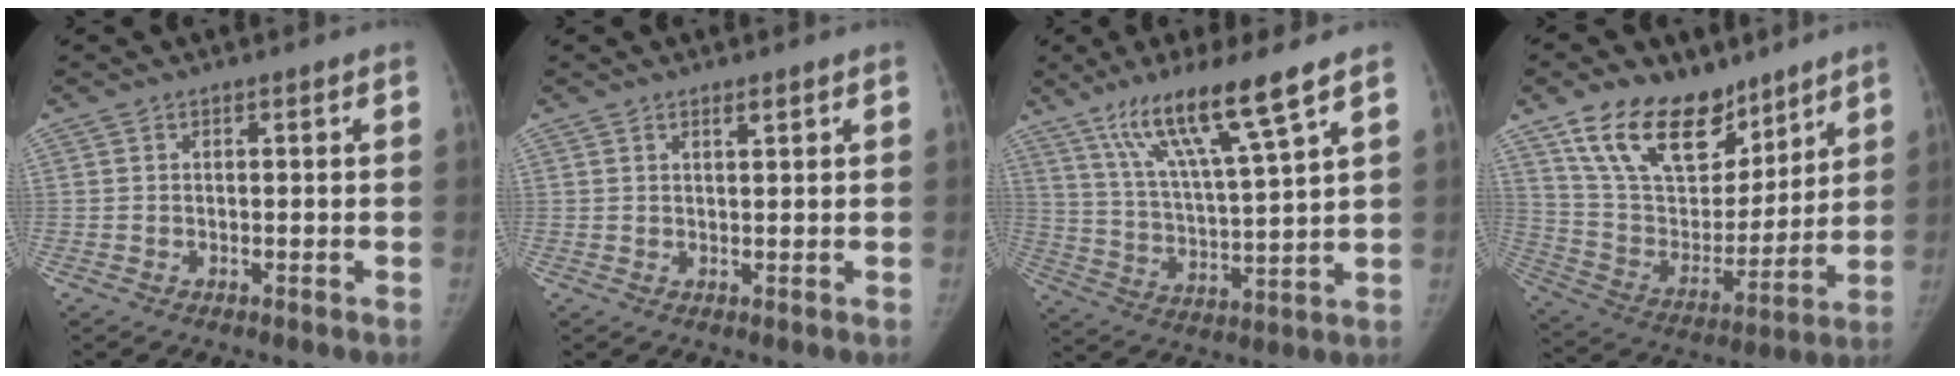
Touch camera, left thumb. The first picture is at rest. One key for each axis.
{"total": 1.3, "fx": 0.9, "fy": 0.2, "fz": 0.9, "tx": -0.013, "ty": -0.006, "tz": 0.017}
{"total": 14.6, "fx": 9.5, "fy": 0.6, "fz": 11.1, "tx": -0.198, "ty": -0.042, "tz": 0.176}
{"total": 20.5, "fx": 13.7, "fy": 11.4, "fz": 10.2, "tx": -0.131, "ty": -0.058, "tz": 0.249}